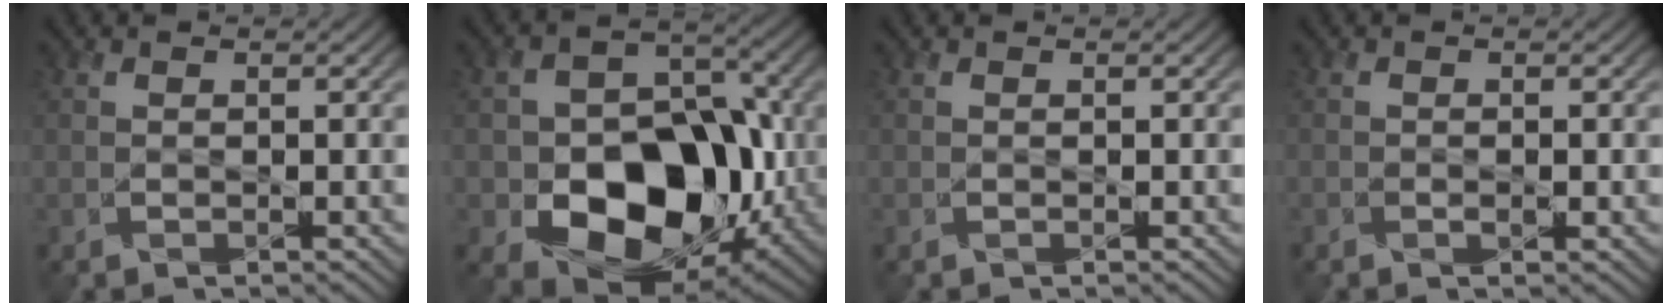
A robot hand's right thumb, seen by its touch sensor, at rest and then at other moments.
{"total": 14.2, "force": [-3.9, 10.2, 9.0], "torque": [-0.123, -0.021, -0.075]}
{"total": 0.0}
{"total": 1.1, "force": [-0.5, 0.5, 0.8], "torque": [-0.008, -0.002, -0.009]}